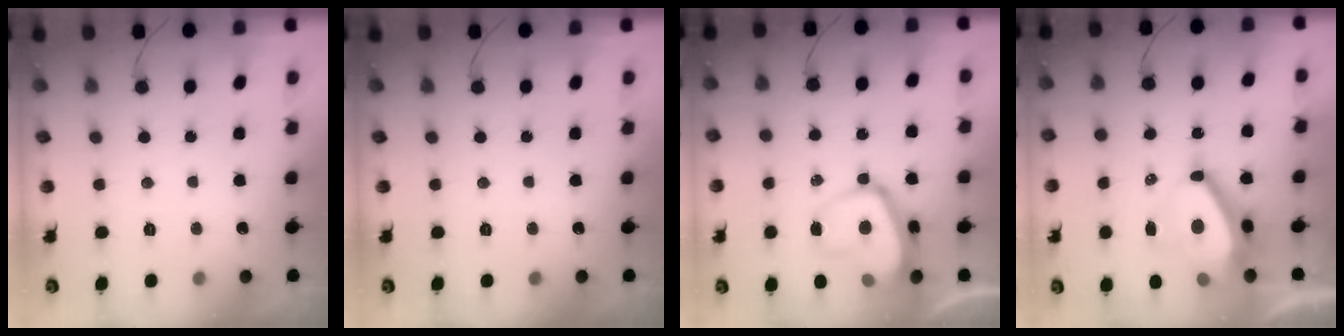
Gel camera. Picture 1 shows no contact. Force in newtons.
{"total": 0.0}
{"total": 14.2, "press": 14.1, "slide": 1.4}
{"total": 11.9, "press": 11.3, "slide": 3.6}